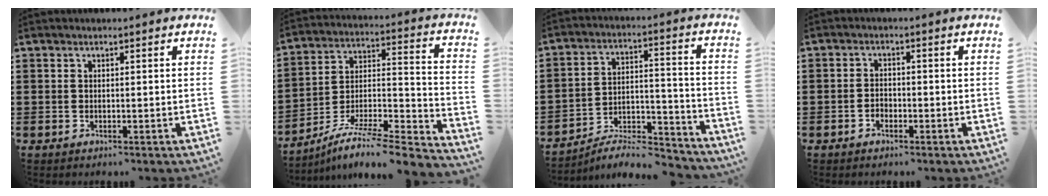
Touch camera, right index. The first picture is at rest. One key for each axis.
{"total": 6.4, "fx": -5.0, "fy": 0.8, "fz": 3.8, "tx": -0.067, "ty": -0.008, "tz": -0.102}
{"total": 6.8, "fx": -6.2, "fy": 1.5, "fz": 2.2, "tx": -0.029, "ty": 0.012, "tz": -0.120}
{"total": 1.7, "fx": -1.0, "fy": 1.0, "fz": 1.0, "tx": -0.022, "ty": 0.000, "tz": -0.020}